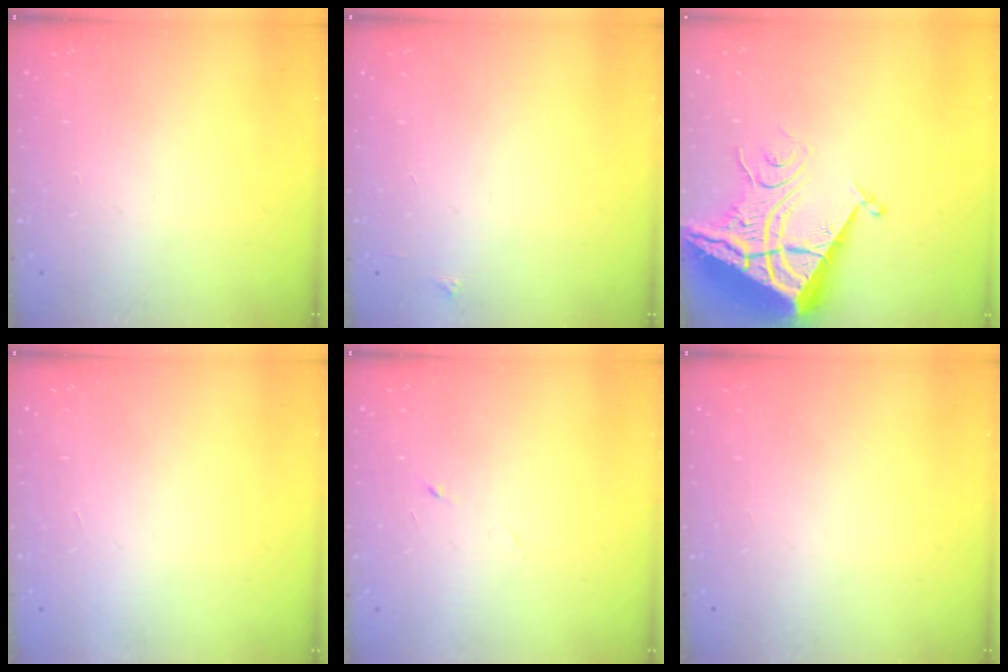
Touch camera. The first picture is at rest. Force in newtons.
{"total": 2.1, "press": 2.1, "slide": 0.3}
{"total": 12.7, "press": 12.6, "slide": 1.2}
{"total": 1.6, "press": 1.6, "slide": 0.1}
{"total": 3.4, "press": 3.2, "slide": 0.9}
{"total": 0.0}